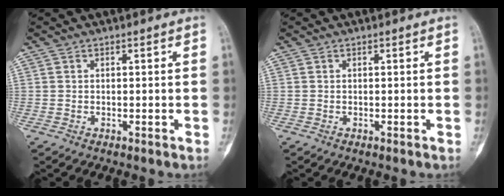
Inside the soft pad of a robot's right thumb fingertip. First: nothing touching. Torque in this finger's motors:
{"motor_torque": [0.00, 0.00, 0.00, 0.00, 0.00]}